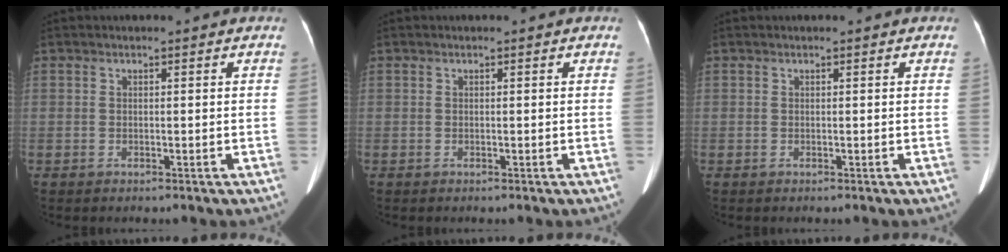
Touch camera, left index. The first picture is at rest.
{"total": 0.0}
{"total": 0.0}